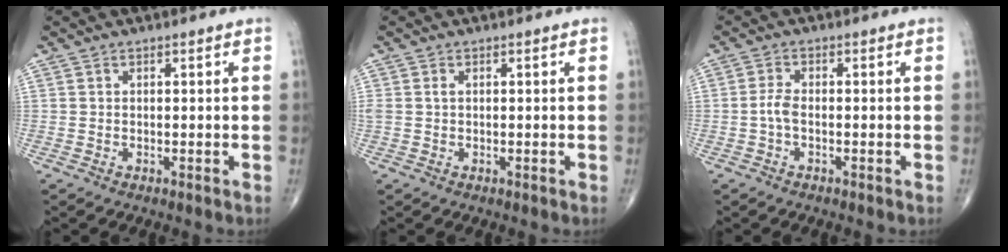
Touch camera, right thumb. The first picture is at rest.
{"total": 1.2, "force": [0.2, 0.8, 0.9], "torque": [-0.029, 0.011, 0.010]}
{"total": 2.2, "force": [-0.6, 0.9, 1.9], "torque": [-0.043, 0.003, -0.016]}